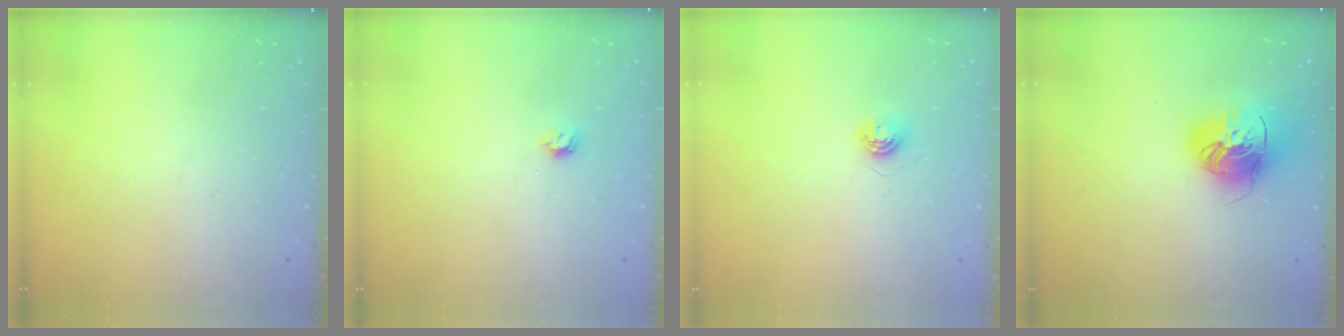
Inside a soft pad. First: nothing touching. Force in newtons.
{"total": 3.8, "press": 3.7, "slide": 0.6}
{"total": 5.0, "press": 4.9, "slide": 0.6}
{"total": 16.2, "press": 16.1, "slide": 2.0}